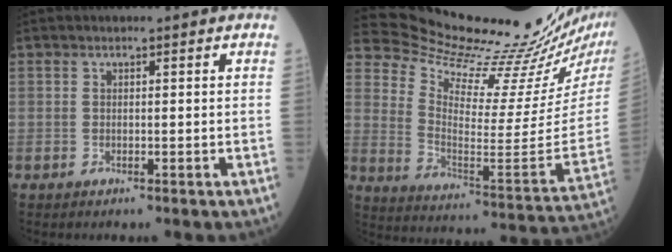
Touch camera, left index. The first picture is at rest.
{"total": 23.8, "force": [22.3, -0.4, 8.3], "torque": [-0.155, -0.129, 0.316]}